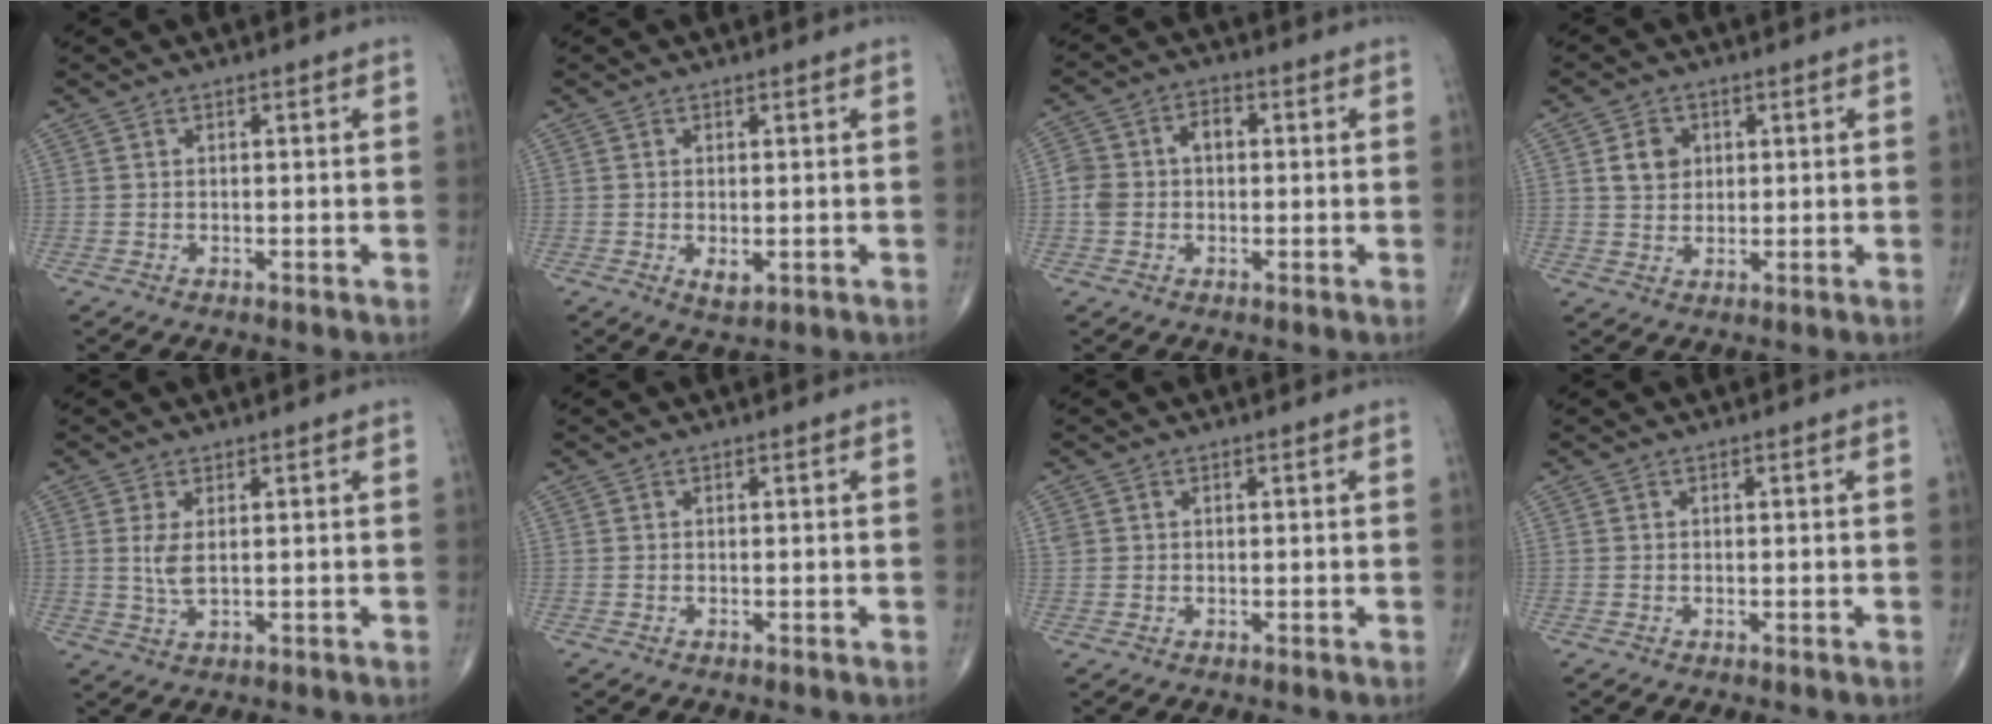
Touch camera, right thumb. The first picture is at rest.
{"total": 2.4, "force": [-0.5, 1.2, 2.0], "torque": [-0.032, -0.006, -0.004]}
{"total": 6.5, "force": [-0.1, 5.0, 4.2], "torque": [-0.077, 0.029, -0.005]}
{"total": 4.9, "force": [1.4, 4.0, 2.4], "torque": [-0.021, -0.005, 0.024]}
{"total": 3.3, "force": [0.6, 1.2, 3.1], "torque": [-0.069, -0.009, 0.019]}
{"total": 0.0}
{"total": 1.5, "force": [0.4, 1.3, 0.6], "torque": [-0.009, 0.006, 0.011]}
{"total": 0.0}